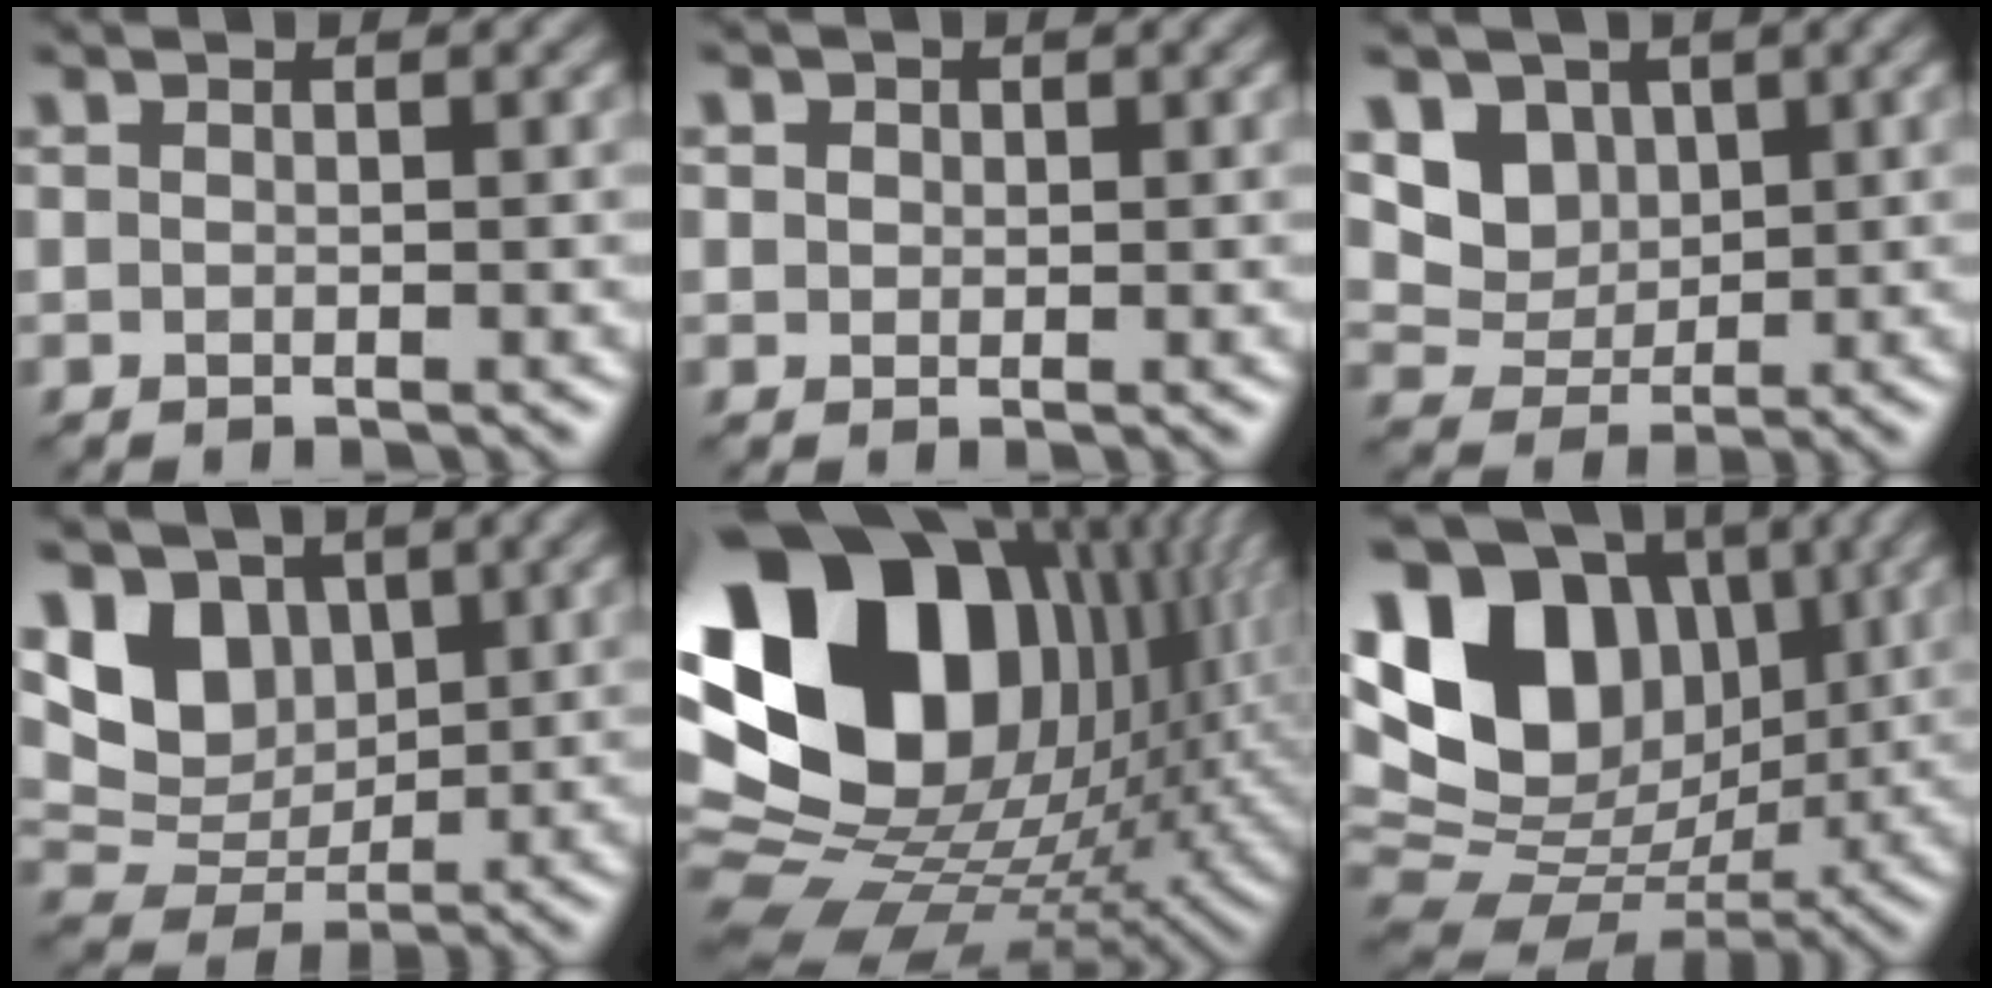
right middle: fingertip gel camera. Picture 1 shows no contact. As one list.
[{"total": 1.6, "force": [0.8, 1.3, 0.5], "torque": [-0.015, 0.001, 0.012]}, {"total": 5.2, "force": [2.3, 4.0, 2.3], "torque": [-0.063, -0.018, 0.050]}, {"total": 6.5, "force": [2.2, 4.9, 3.6], "torque": [-0.078, -0.001, 0.030]}, {"total": 21.0, "force": [4.9, 14.7, 14.2], "torque": [-0.291, -0.003, 0.097]}, {"total": 14.9, "force": [4.3, 10.5, 9.7], "torque": [-0.186, 0.030, 0.067]}]